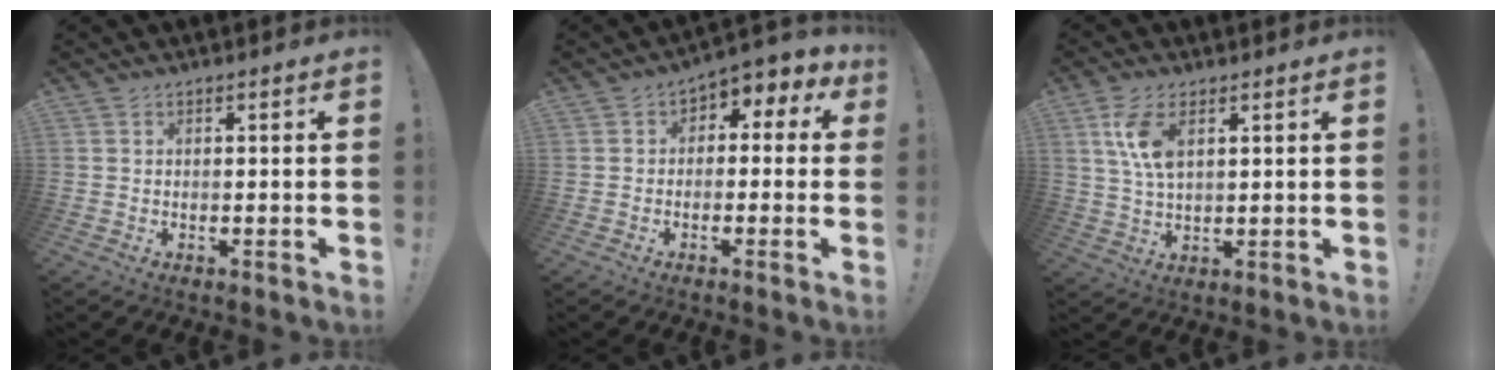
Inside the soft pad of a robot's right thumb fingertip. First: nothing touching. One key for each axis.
{"total": 4.0, "fx": -1.4, "fy": 3.0, "fz": 2.2, "tx": -0.019, "ty": 0.012, "tz": -0.026}
{"total": 8.5, "fx": 3.3, "fy": 3.9, "fz": 6.8, "tx": -0.132, "ty": -0.008, "tz": 0.057}